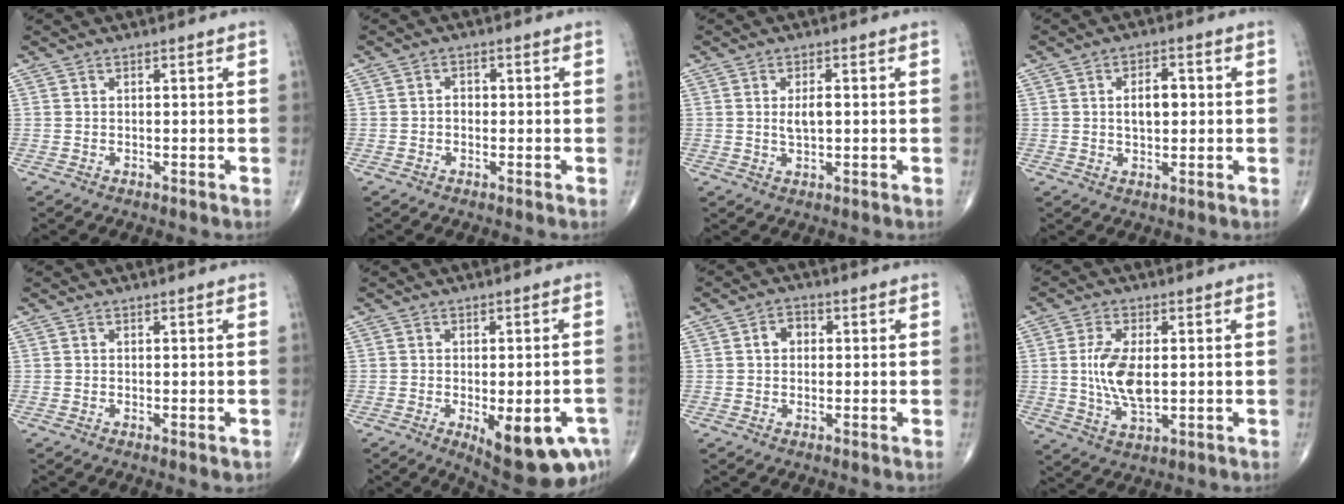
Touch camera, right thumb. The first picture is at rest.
{"total": 1.8, "force": [-0.2, 1.4, 1.1], "torque": [-0.008, 0.006, -0.006]}
{"total": 3.5, "force": [0.3, 1.6, 3.1], "torque": [-0.054, -0.002, 0.008]}
{"total": 5.6, "force": [0.6, 3.2, 4.6], "torque": [-0.065, 0.006, 0.010]}
{"total": 1.2, "force": [-0.4, 0.5, 1.1], "torque": [-0.012, -0.003, -0.005]}
{"total": 14.4, "force": [-5.8, 5.4, 12.1], "torque": [-0.119, 0.007, -0.060]}
{"total": 3.3, "force": [0.4, 2.6, 1.9], "torque": [-0.019, 0.013, 0.001]}
{"total": 9.5, "force": [0.5, 4.6, 8.3], "torque": [-0.166, -0.011, 0.014]}